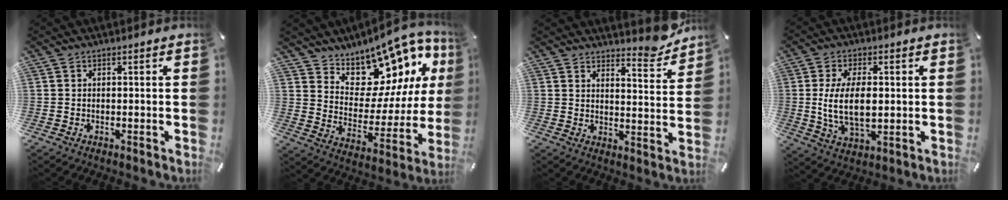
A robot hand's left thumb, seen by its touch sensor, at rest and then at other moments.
{"total": 12.8, "force": [10.0, 7.3, 3.5], "torque": [-0.048, -0.112, 0.174]}
{"total": 3.7, "force": [3.5, 0.7, 0.6], "torque": [0.004, -0.031, 0.060]}
{"total": 11.5, "force": [0.6, 6.0, 9.8], "torque": [-0.208, -0.004, 0.007]}